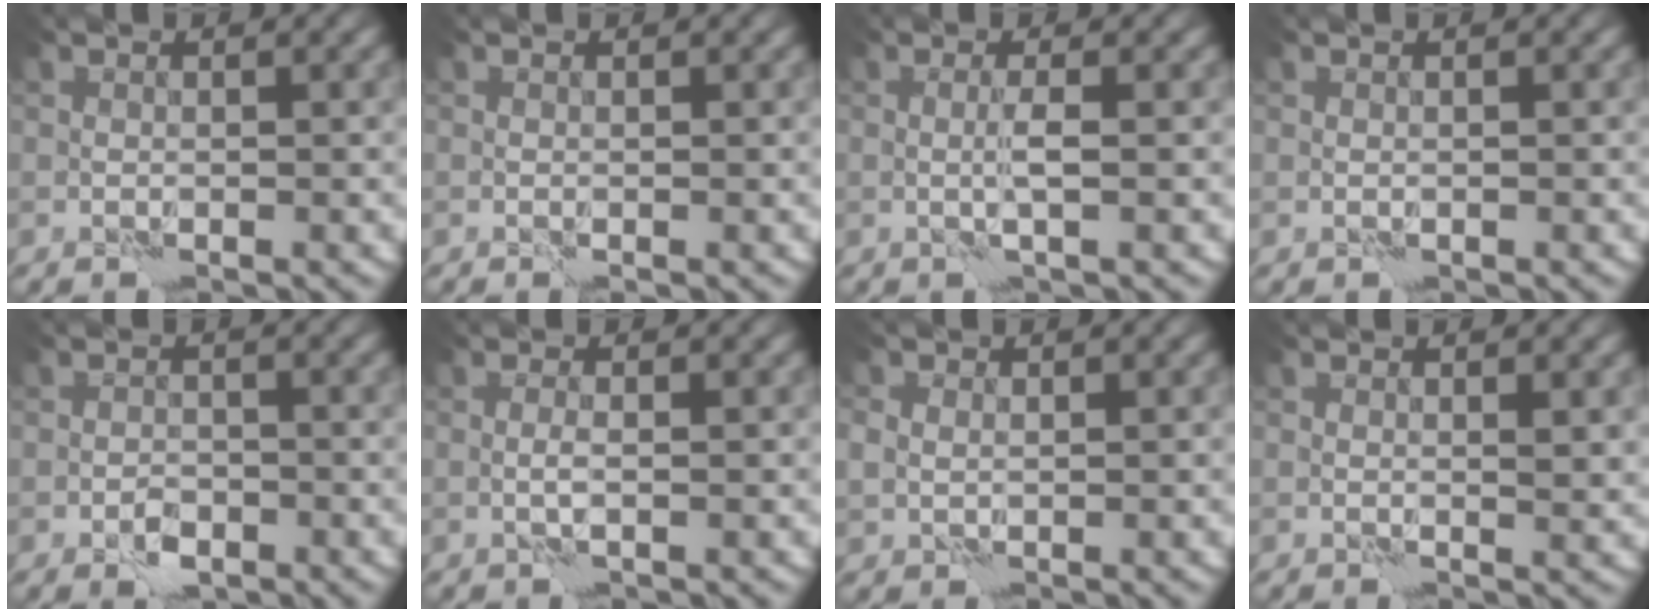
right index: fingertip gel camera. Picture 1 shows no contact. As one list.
[{"total": 0.0}, {"total": 1.2, "force": [0.3, -0.3, 1.1], "torque": [-0.024, -0.002, 0.004]}, {"total": 0.0}, {"total": 1.6, "force": [-0.9, 0.9, 1.0], "torque": [-0.013, 0.001, -0.017]}, {"total": 0.8, "force": [0.1, -0.1, 0.8], "torque": [-0.018, -0.001, 0.000]}, {"total": 2.3, "force": [0.9, 1.8, 1.1], "torque": [-0.032, 0.008, 0.012]}, {"total": 1.3, "force": [0.5, 0.4, 1.1], "torque": [-0.013, -0.007, 0.011]}]